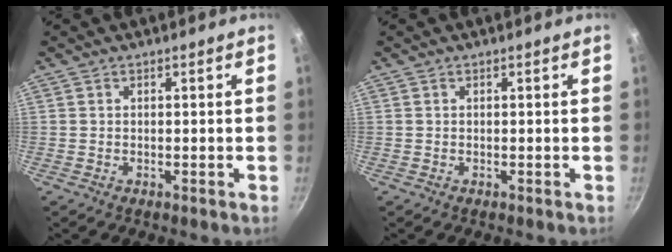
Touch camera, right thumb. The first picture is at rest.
{"total": 0.0}